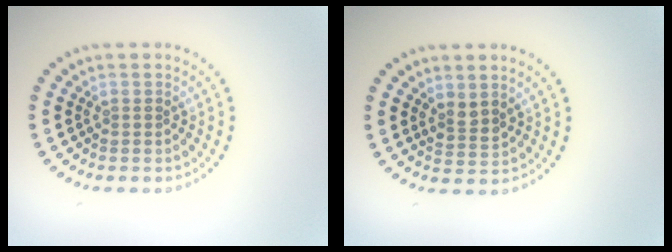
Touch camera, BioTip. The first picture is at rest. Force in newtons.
{"total": 1.6, "press": 1.3, "slide": 1.0}